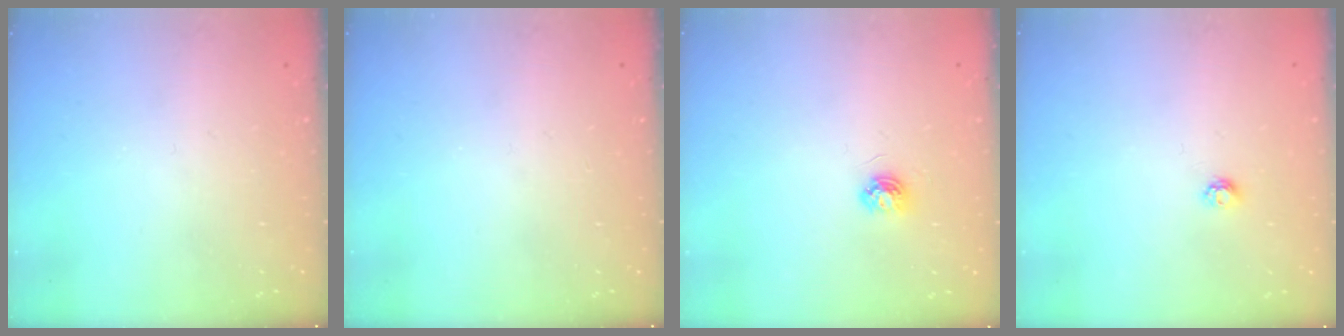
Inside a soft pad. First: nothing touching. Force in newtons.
{"total": 0.0}
{"total": 4.2, "press": 4.2, "slide": 0.4}
{"total": 3.6, "press": 3.6, "slide": 0.5}